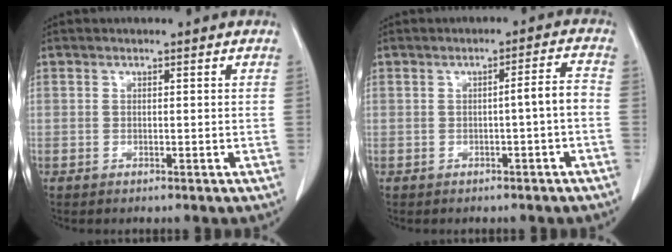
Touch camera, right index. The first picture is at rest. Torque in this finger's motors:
{"motor_torque": [0.41, -0.21, 0.24, 0.05]}